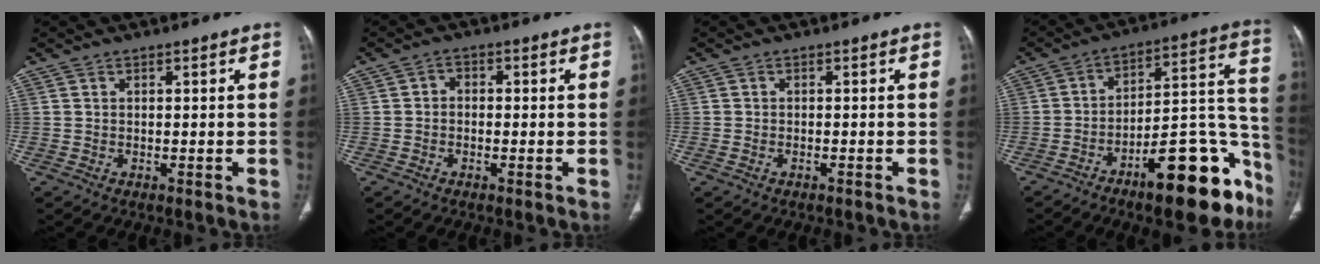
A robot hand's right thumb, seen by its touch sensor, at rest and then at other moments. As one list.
[{"total": 2.0, "force": [-0.2, 1.7, 1.0], "torque": [-0.005, 0.008, -0.012]}, {"total": 0.9, "force": [-0.5, 0.5, 0.5], "torque": [-0.017, 0.009, -0.005]}, {"total": 22.0, "force": [-12.6, 7.9, 16.2], "torque": [-0.145, 0.113, -0.184]}]